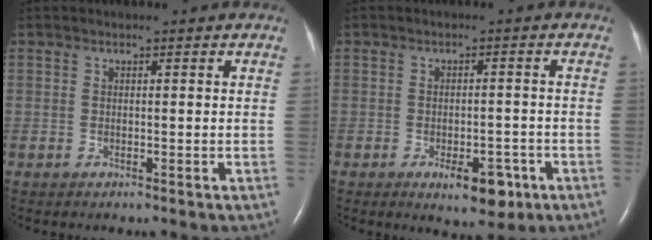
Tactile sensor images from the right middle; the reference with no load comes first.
{"total": 6.0, "force": [-3.1, 2.6, 4.4], "torque": [-0.058, -0.002, -0.035]}